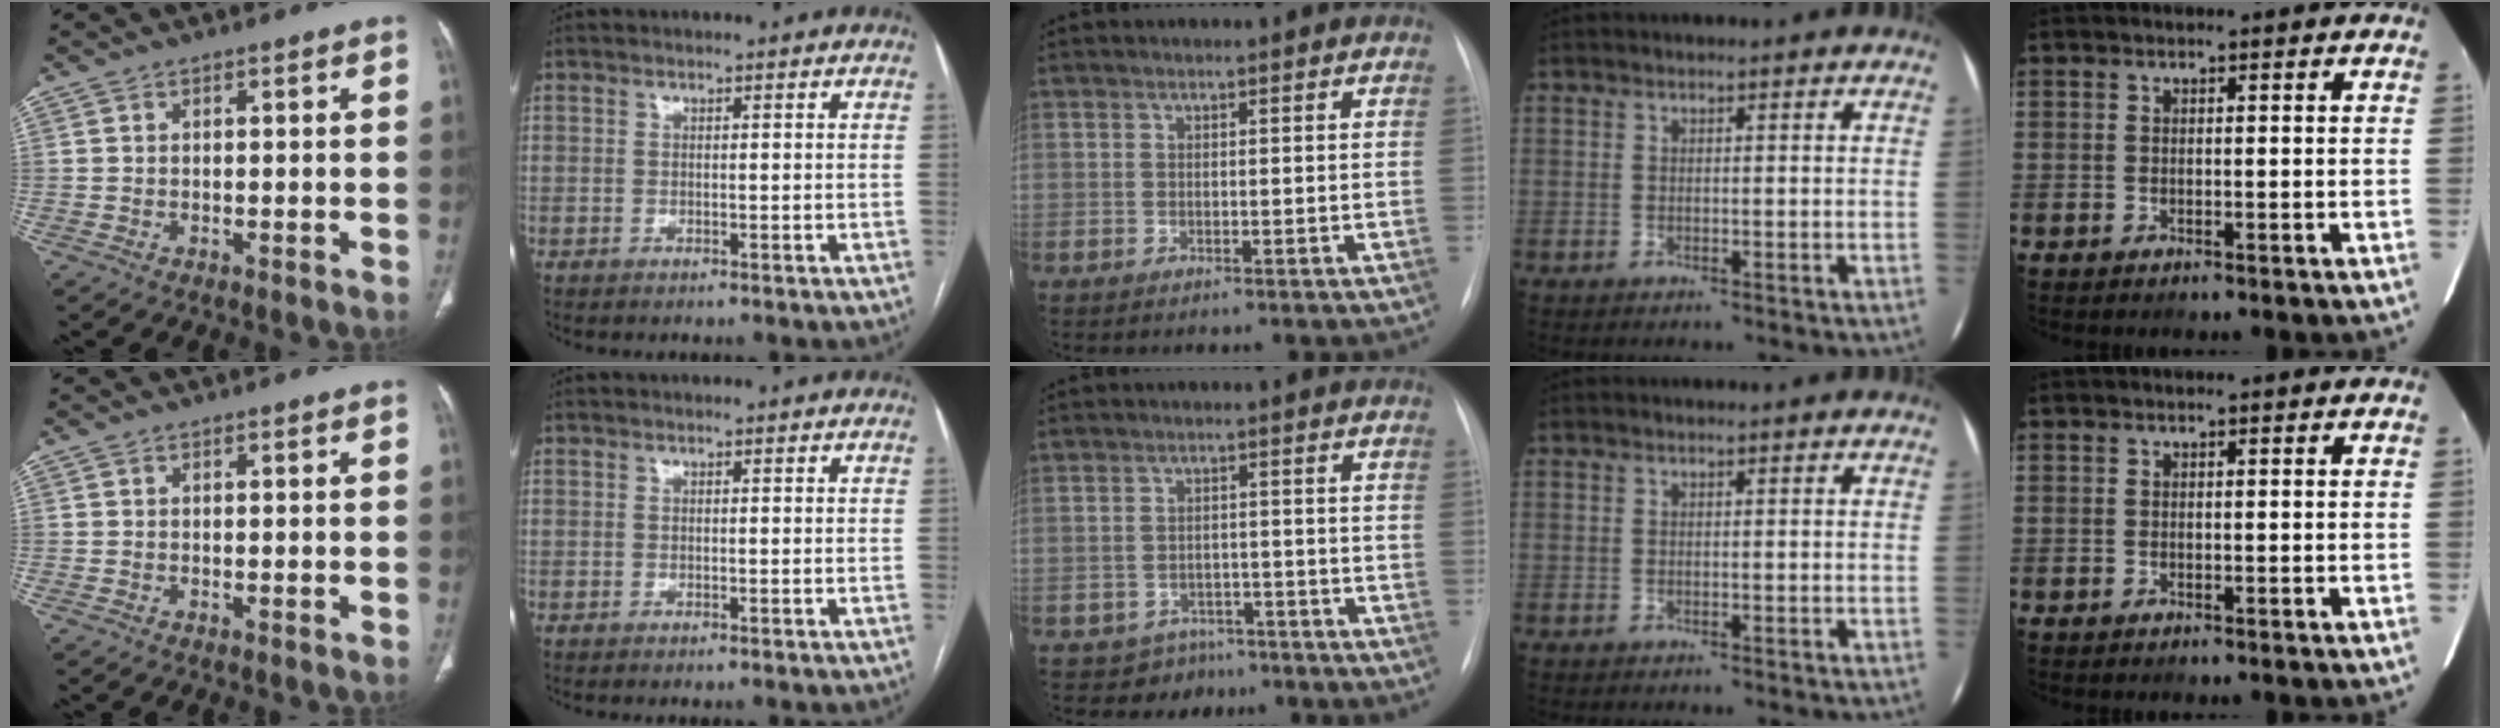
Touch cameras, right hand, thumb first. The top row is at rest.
{"middle": {"total": 4.6, "force": [-3.4, 3.0, -0.5], "torque": [0.013, 0.013, -0.046]}}